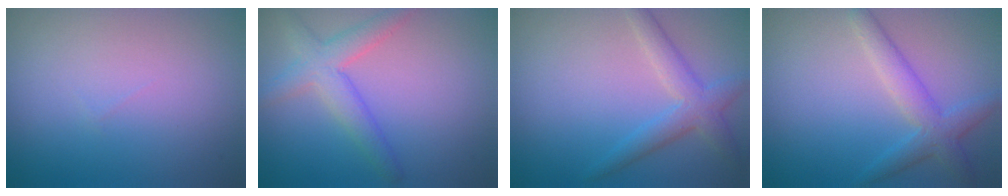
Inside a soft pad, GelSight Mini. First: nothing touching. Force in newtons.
{"total": 3.6, "press": 3.6, "slide": 0.1}
{"total": 3.3, "press": 3.2, "slide": 0.3}
{"total": 3.3, "press": 3.3, "slide": 0.1}